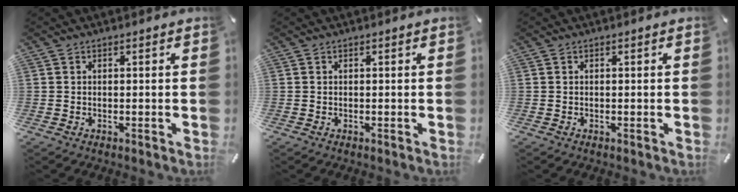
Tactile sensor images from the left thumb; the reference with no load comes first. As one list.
[{"total": 0.0}, {"total": 0.0}]